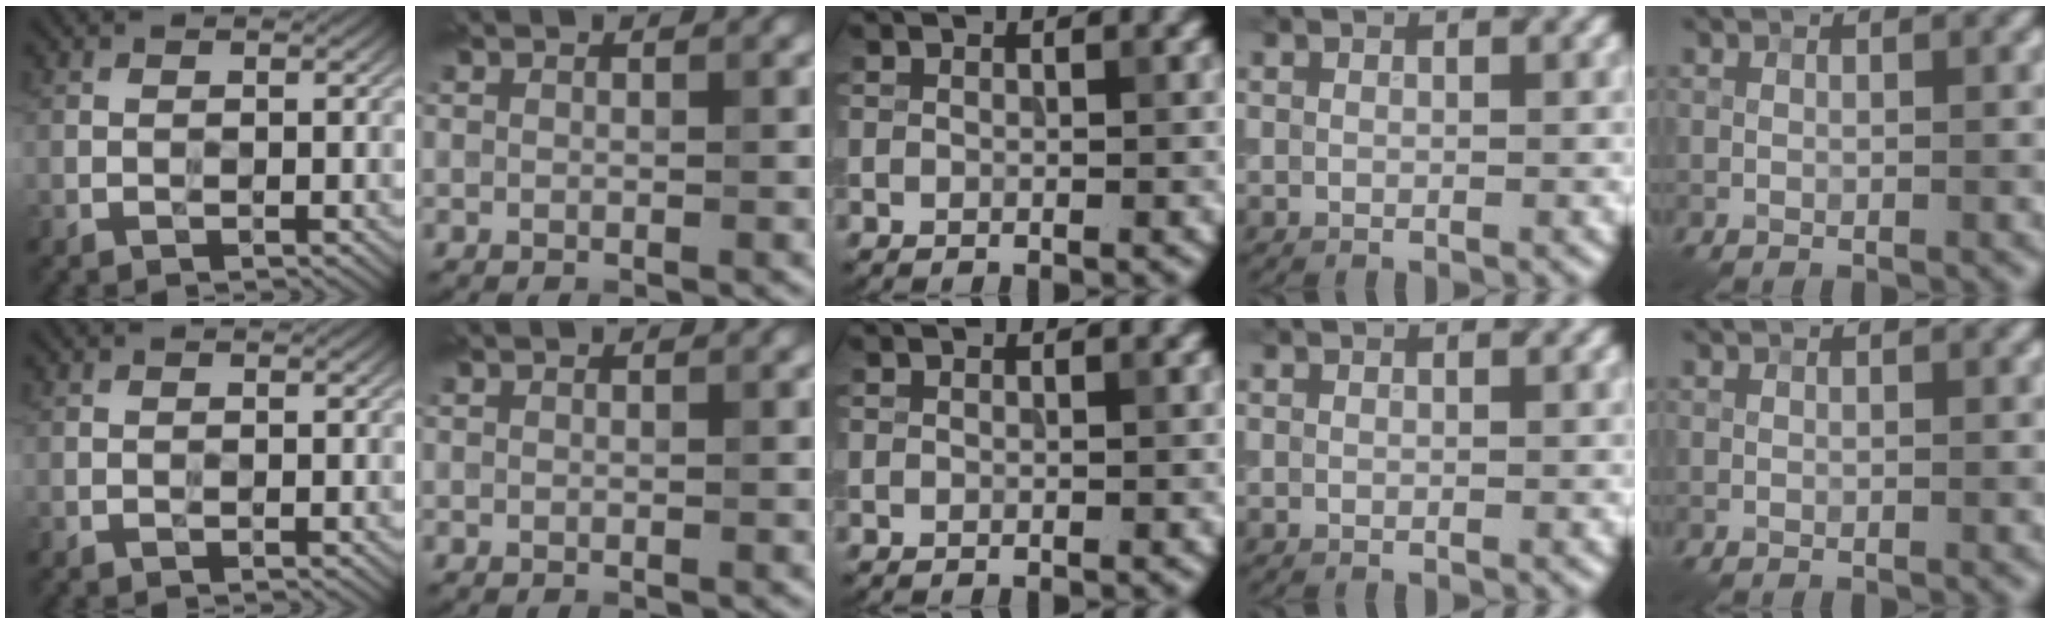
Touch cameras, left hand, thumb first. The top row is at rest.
{}